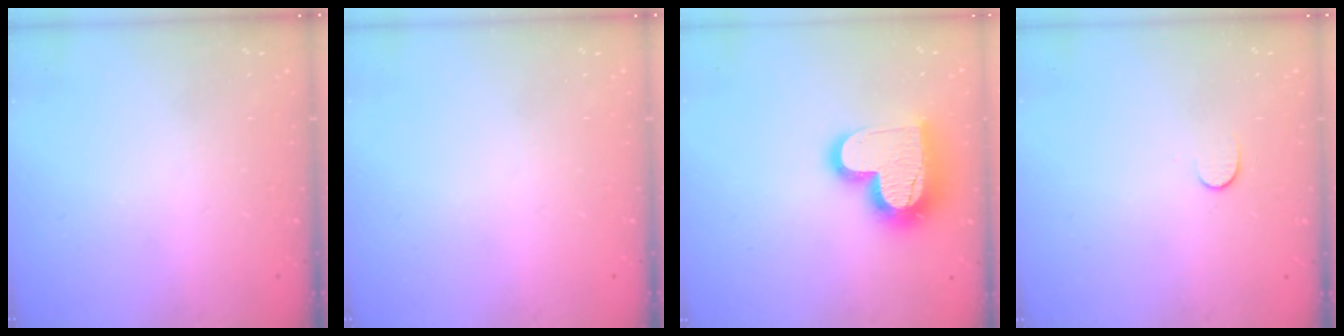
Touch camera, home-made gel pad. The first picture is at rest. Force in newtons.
{"total": 0.0}
{"total": 17.8, "press": 17.7, "slide": 1.5}
{"total": 5.2, "press": 5.2, "slide": 0.5}